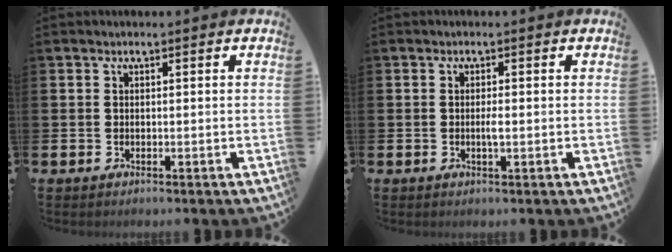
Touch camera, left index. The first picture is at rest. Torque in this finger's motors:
{"motor_torque": [0.04, 0.08, 0.01, 0.03]}